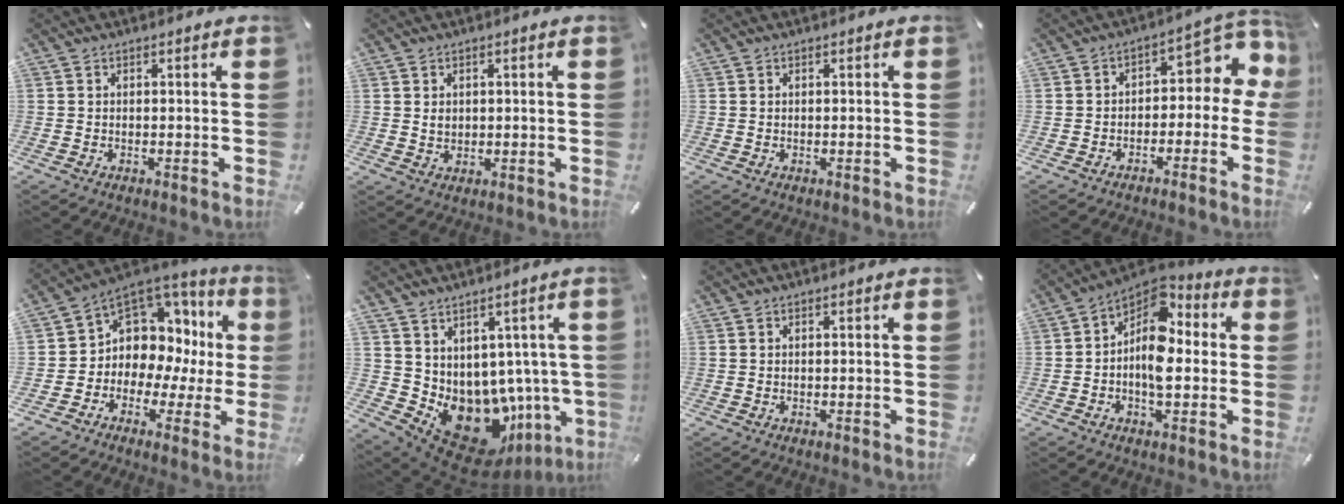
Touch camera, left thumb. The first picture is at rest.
{"total": 1.9, "force": [0.7, 1.6, 0.7], "torque": [-0.010, -0.001, 0.012]}
{"total": 0.0}
{"total": 8.1, "force": [1.0, 5.5, 5.9], "torque": [-0.067, -0.008, 0.014]}
{"total": 8.3, "force": [2.5, 7.2, 3.1], "torque": [-0.055, -0.049, 0.044]}
{"total": 12.2, "force": [-2.9, 9.4, 7.2], "torque": [-0.101, -0.035, -0.015]}
{"total": 0.0}
{"total": 10.8, "force": [-0.5, 6.9, 8.2], "torque": [-0.152, -0.020, -0.015]}